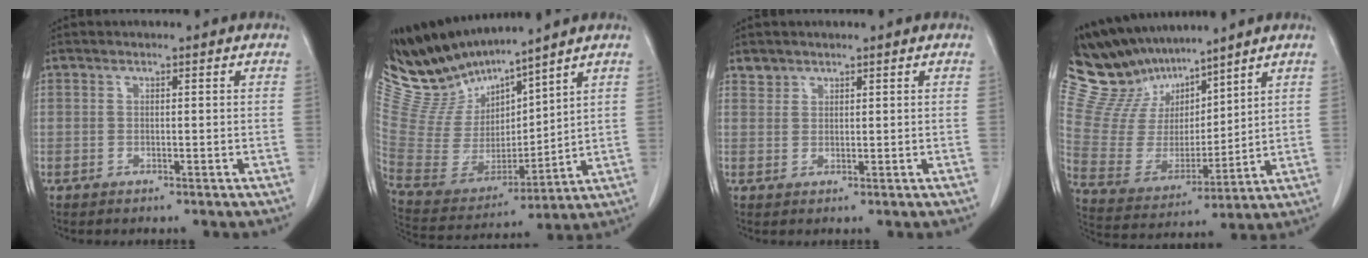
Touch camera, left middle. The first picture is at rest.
{"total": 11.9, "force": [11.6, 0.7, 2.6], "torque": [-0.082, -0.005, 0.254]}
{"total": 1.5, "force": [1.2, 0.8, -0.2], "torque": [0.010, 0.004, 0.020]}
{"total": 14.3, "force": [12.9, 4.9, 4.0], "torque": [-0.095, 0.017, 0.258]}